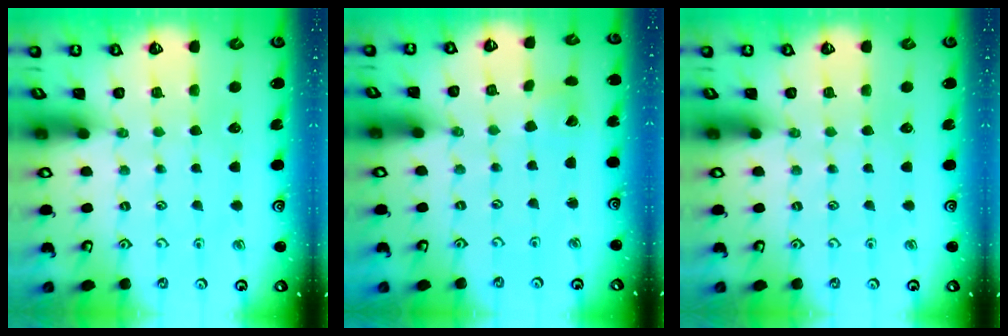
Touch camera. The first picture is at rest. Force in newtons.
{"total": 3.3, "press": 3.3, "slide": 0.4}
{"total": 0.0}